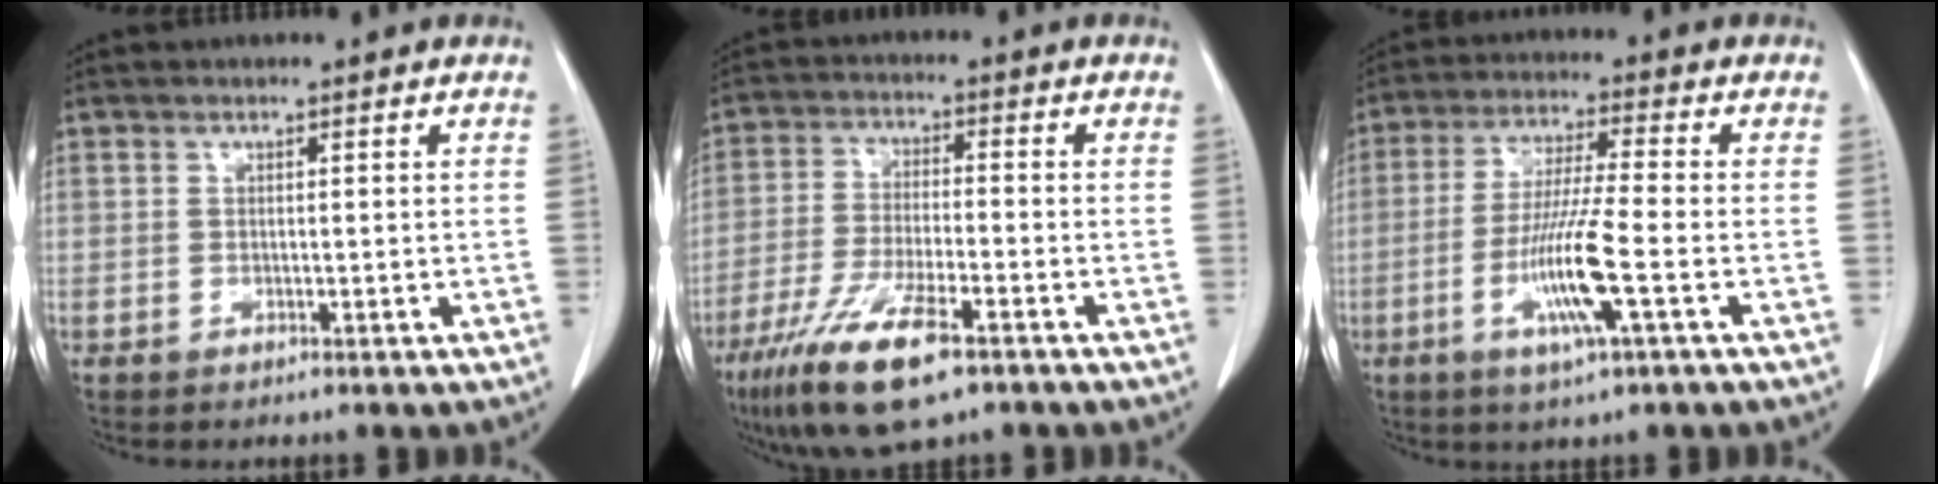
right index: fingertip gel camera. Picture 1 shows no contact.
{"total": 12.4, "force": [-7.5, 2.4, 9.6], "torque": [-0.186, -0.026, -0.130]}
{"total": 10.3, "force": [-3.3, -0.2, 9.7], "torque": [-0.192, -0.014, -0.066]}